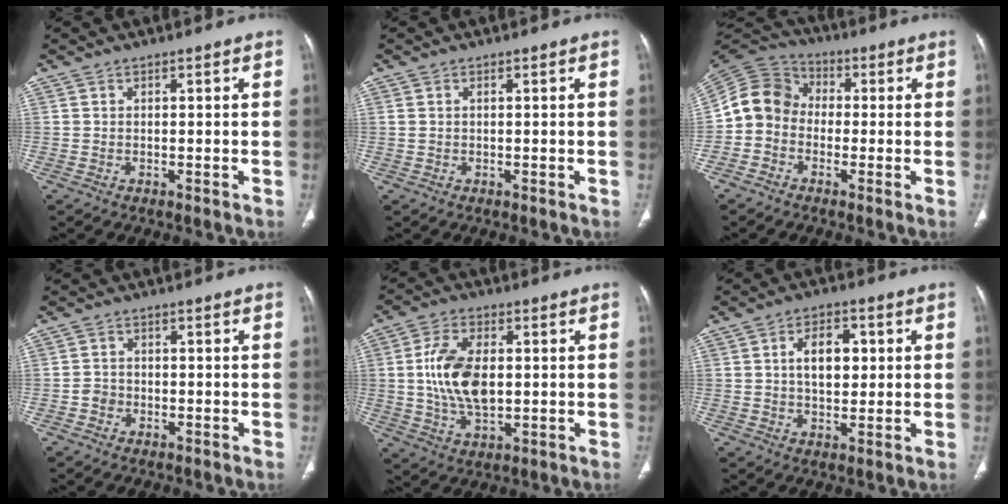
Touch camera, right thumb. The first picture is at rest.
{"total": 0.9, "force": [0.2, 0.6, 0.6], "torque": [-0.021, 0.009, 0.009]}
{"total": 9.5, "force": [-1.4, 8.3, 4.4], "torque": [-0.075, 0.038, -0.043]}
{"total": 2.1, "force": [-0.8, 1.8, 0.6], "torque": [-0.004, 0.009, -0.019]}
{"total": 12.1, "force": [0.8, 6.9, 9.9], "torque": [-0.187, 0.000, 0.021]}
{"total": 7.9, "force": [1.4, 4.8, 6.0], "torque": [-0.074, 0.005, 0.022]}